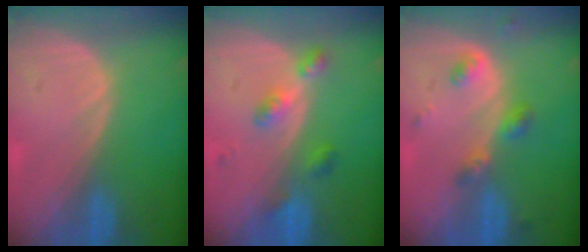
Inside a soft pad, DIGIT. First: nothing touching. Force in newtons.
{"total": 4.7, "press": 4.2, "slide": 2.0}
{"total": 4.5, "press": 4.0, "slide": 2.0}